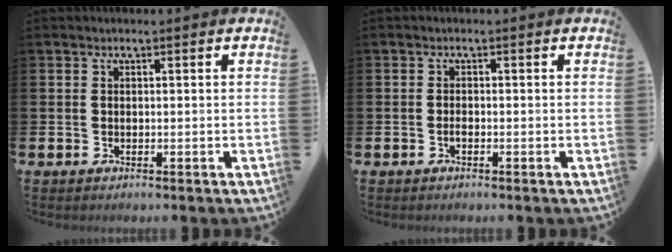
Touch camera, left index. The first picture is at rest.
{"total": 0.6, "force": [-0.5, 0.2, 0.3], "torque": [-0.009, -0.004, -0.008]}